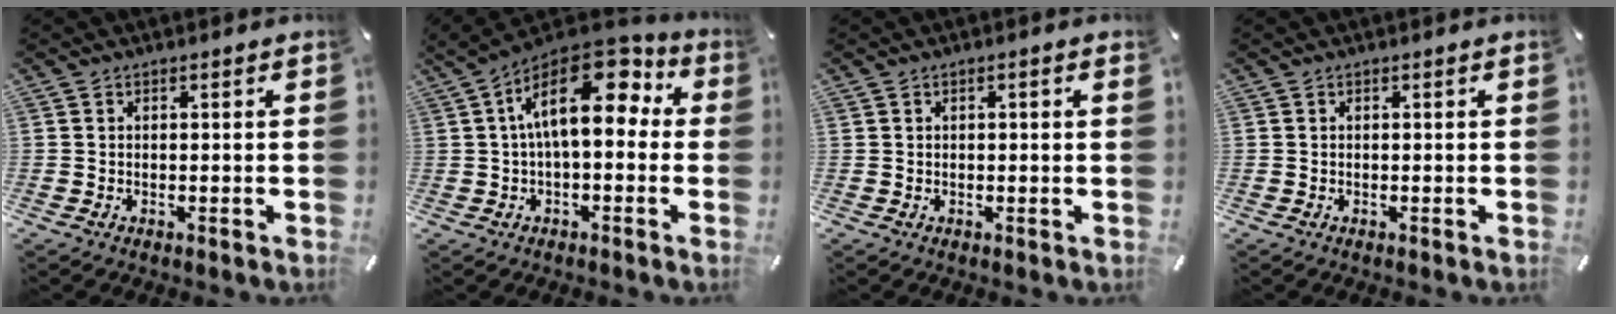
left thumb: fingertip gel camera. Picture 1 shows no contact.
{"total": 17.3, "force": [4.6, 8.9, 14.1], "torque": [-0.239, -0.025, 0.075]}
{"total": 0.9, "force": [0.2, 0.1, 0.9], "torque": [-0.016, 0.000, 0.003]}
{"total": 0.0}